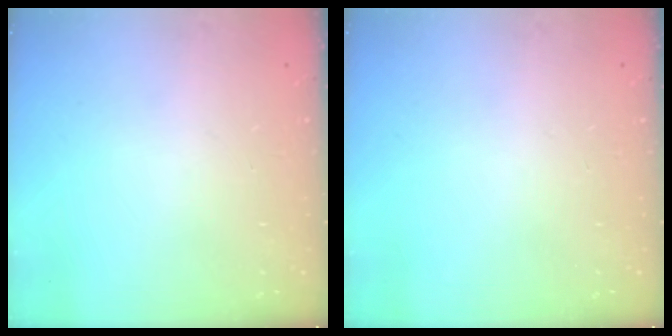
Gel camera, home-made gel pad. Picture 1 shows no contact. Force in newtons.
{"total": 0.0}